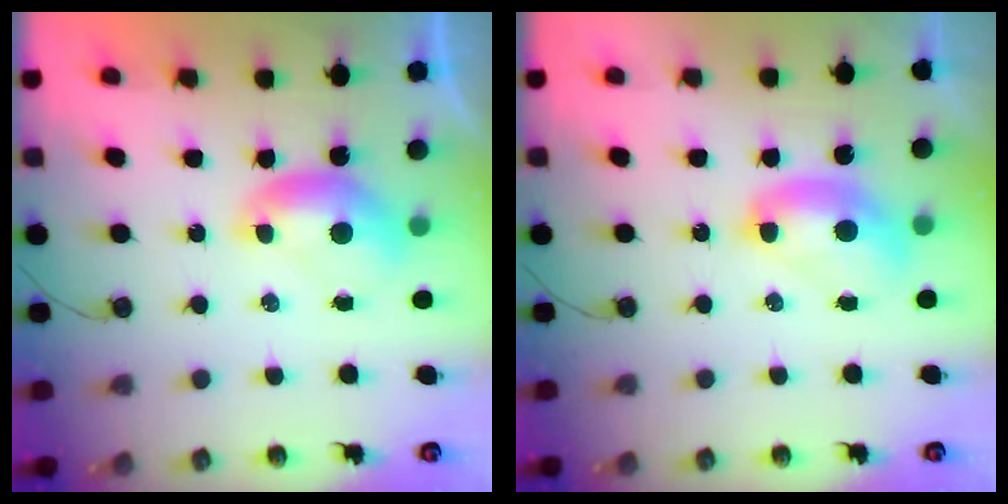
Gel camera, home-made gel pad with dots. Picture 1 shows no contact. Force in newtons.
{"total": 2.7, "press": 2.7, "slide": 0.1}